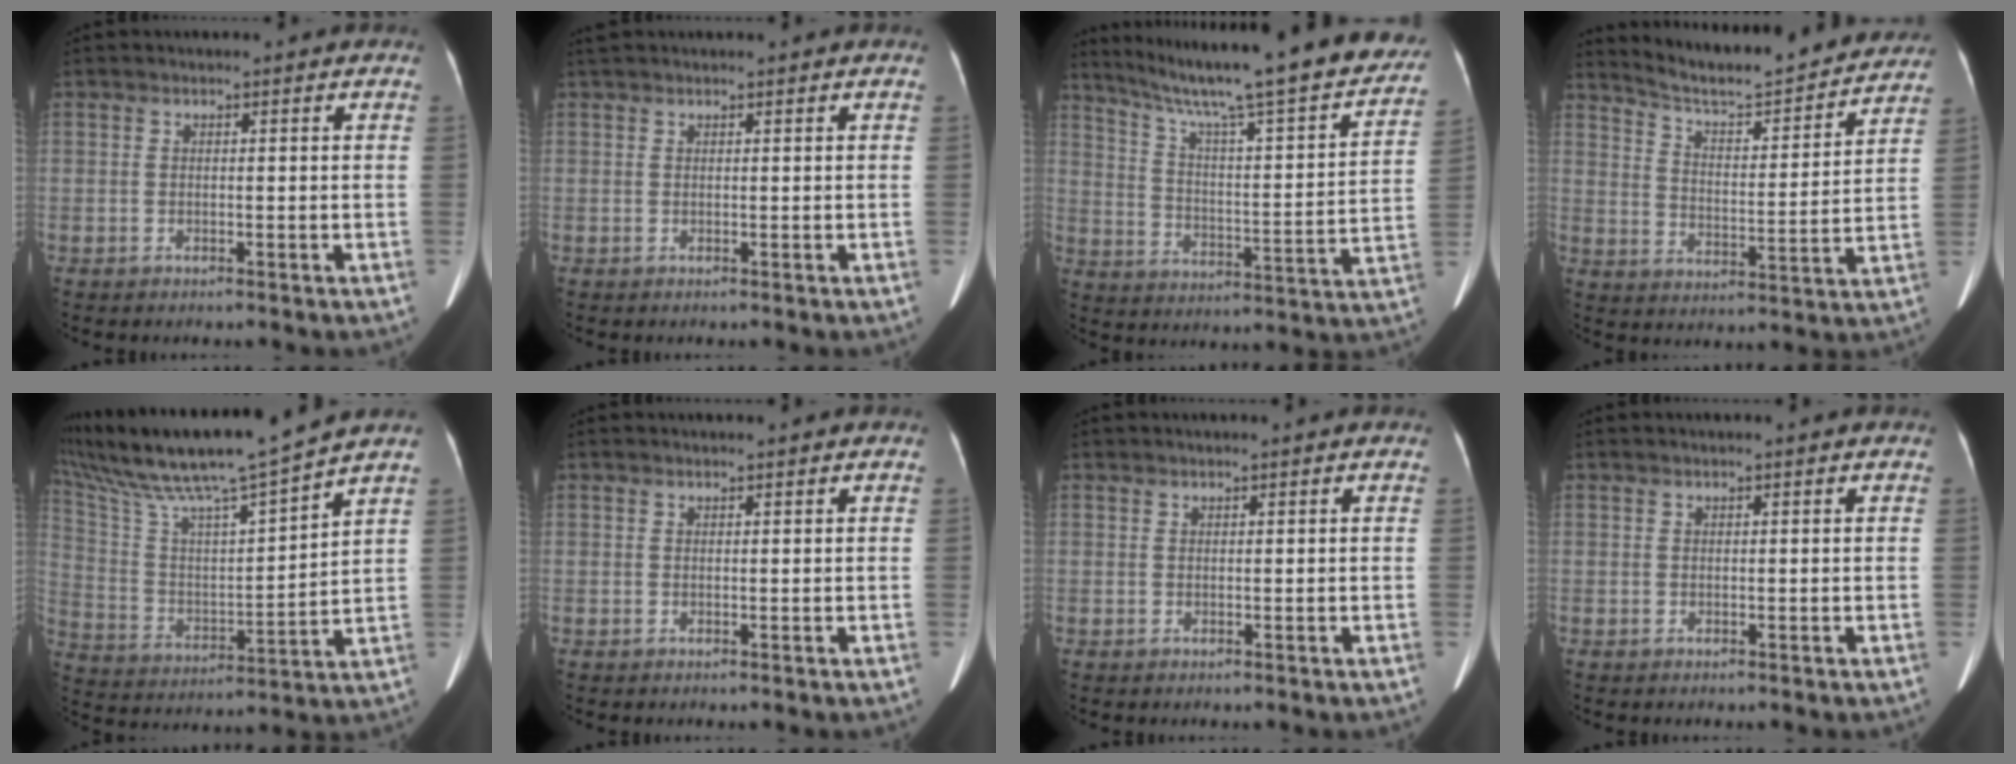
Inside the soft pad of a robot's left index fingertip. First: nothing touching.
{"total": 1.1, "force": [1.0, 0.2, 0.5], "torque": [-0.017, 0.027, 0.023]}
{"total": 29.3, "force": [24.9, 2.2, 15.2], "torque": [-0.240, -0.046, 0.331]}
{"total": 17.4, "force": [16.5, 1.8, 5.1], "torque": [-0.081, -0.018, 0.231]}
{"total": 19.7, "force": [16.9, -0.8, 10.1], "torque": [-0.196, 0.001, 0.297]}
{"total": 0.5, "force": [0.5, 0.0, 0.1], "torque": [-0.003, 0.003, 0.009]}
{"total": 0.6, "force": [0.5, 0.0, 0.2], "torque": [-0.005, 0.011, 0.013]}
{"total": 0.0}